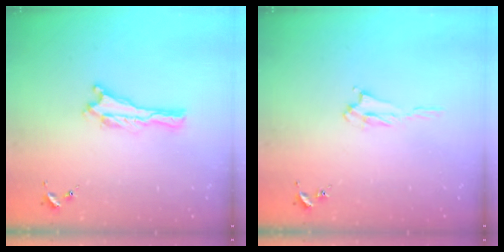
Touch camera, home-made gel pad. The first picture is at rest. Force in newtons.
{"total": 2.1, "press": 2.0, "slide": 0.3}